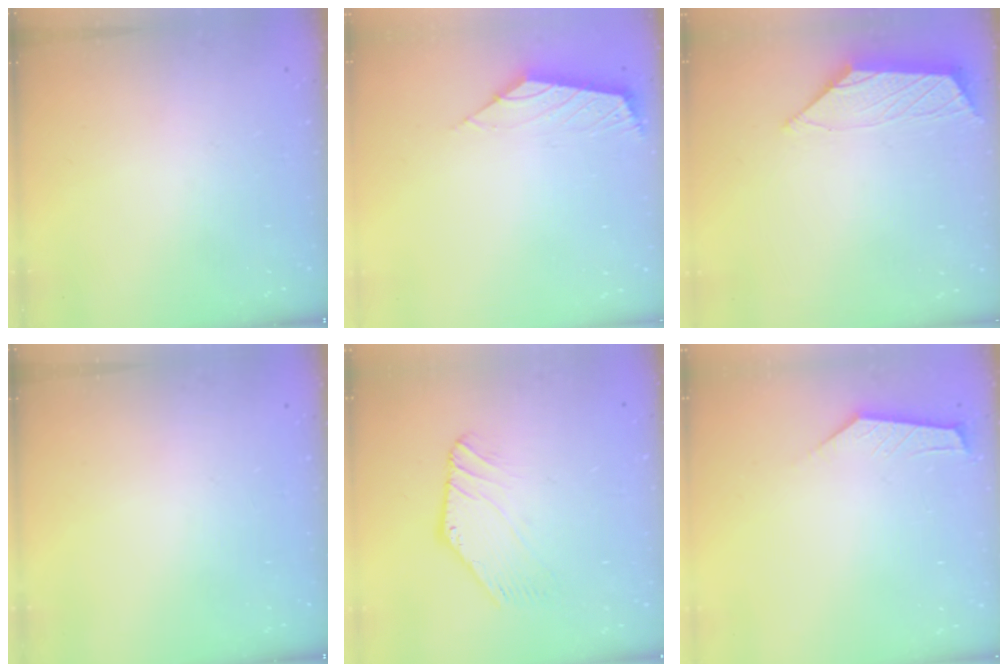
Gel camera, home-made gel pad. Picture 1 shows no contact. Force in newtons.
{"total": 2.5, "press": 2.5, "slide": 0.6}
{"total": 1.1, "press": 1.1, "slide": 0.2}
{"total": 0.0}
{"total": 0.0}
{"total": 2.6, "press": 2.6, "slide": 0.4}